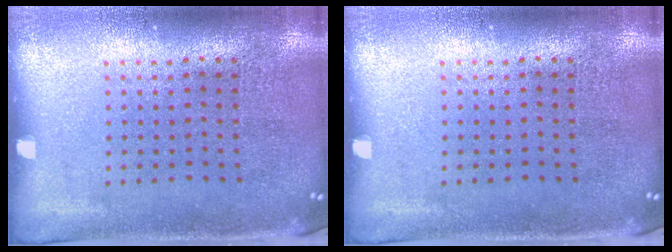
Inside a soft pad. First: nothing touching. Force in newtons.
{"total": 0.0}